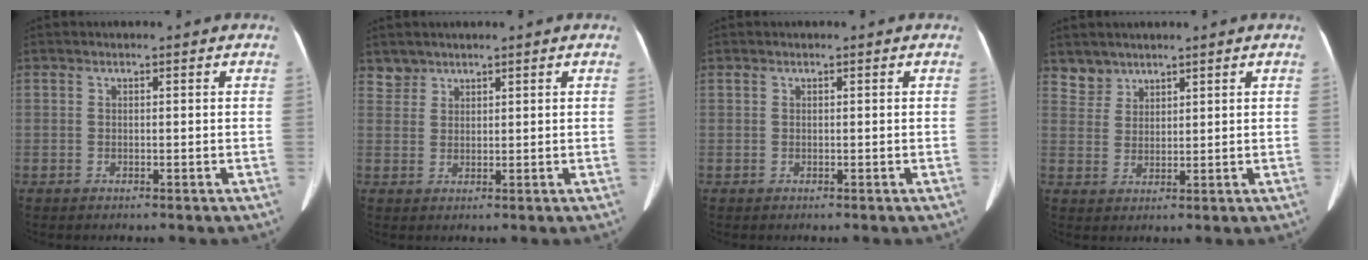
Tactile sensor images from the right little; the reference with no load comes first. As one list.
[{"total": 2.0, "force": [1.7, 0.9, -0.4], "torque": [0.011, 0.008, 0.031]}, {"total": 0.0}, {"total": 3.0, "force": [2.6, 1.4, -0.5], "torque": [0.014, 0.008, 0.050]}]